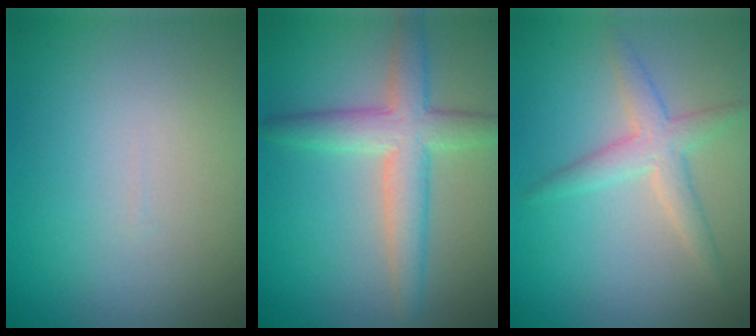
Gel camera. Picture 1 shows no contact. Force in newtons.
{"total": 4.8, "press": 4.8, "slide": 0.2}
{"total": 3.0, "press": 3.0, "slide": 0.1}